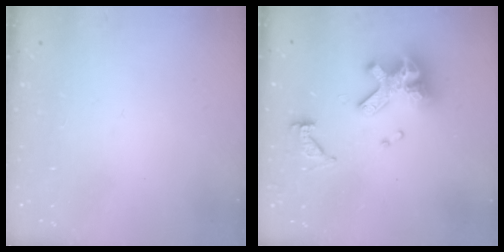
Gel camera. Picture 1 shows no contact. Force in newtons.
{"total": 14.4, "press": 14.4, "slide": 1.6}